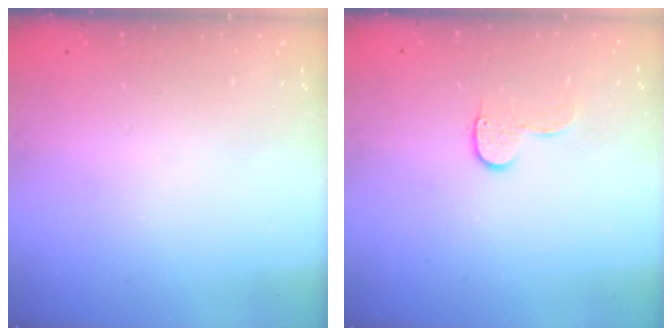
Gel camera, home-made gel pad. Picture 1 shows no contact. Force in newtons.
{"total": 6.0, "press": 6.0, "slide": 0.6}